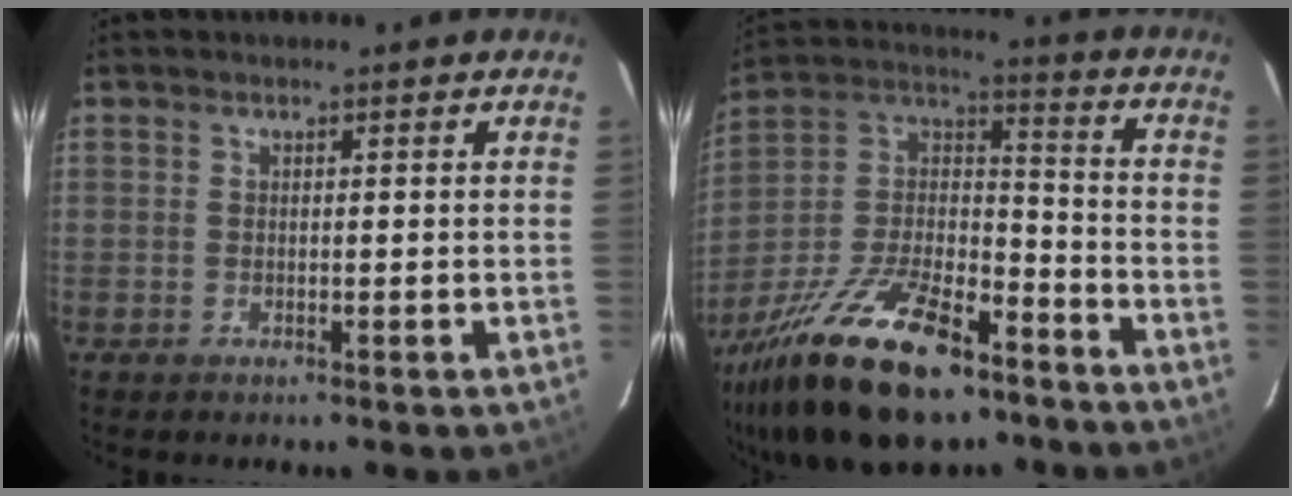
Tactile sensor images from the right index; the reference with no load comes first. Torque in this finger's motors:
{"motor_torque": [1.85, -0.29, 1.05, 0.21]}